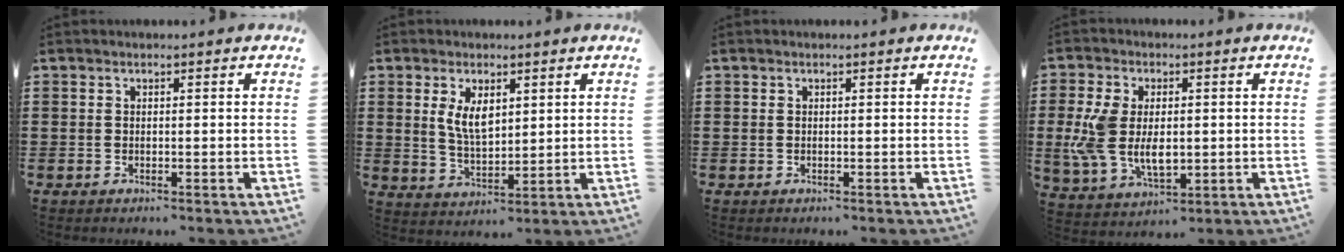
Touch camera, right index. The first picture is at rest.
{"total": 5.1, "force": [1.9, 2.4, 4.0], "torque": [-0.078, 0.001, 0.032]}
{"total": 0.0}
{"total": 8.6, "force": [-0.3, 5.3, 6.8], "torque": [-0.158, 0.003, -0.007]}